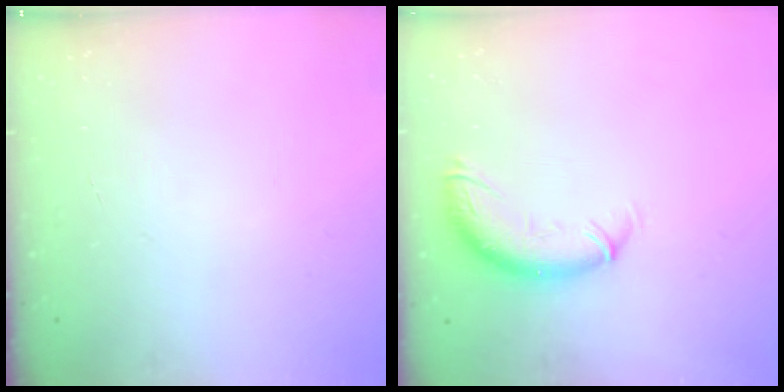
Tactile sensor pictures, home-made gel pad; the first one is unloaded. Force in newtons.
{"total": 10.6, "press": 10.6, "slide": 1.0}